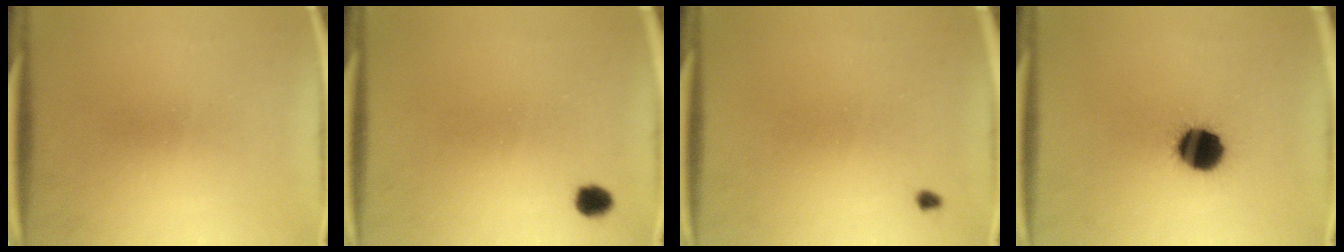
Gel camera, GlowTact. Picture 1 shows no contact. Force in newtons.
{"total": 2.4}
{"total": 0.7}
{"total": 12.1}